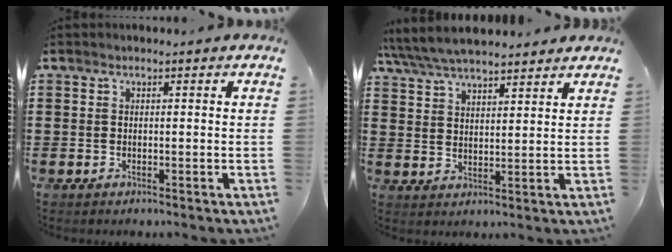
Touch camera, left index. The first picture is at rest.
{"total": 5.7, "force": [5.3, 1.1, 1.9], "torque": [-0.055, -0.013, 0.096]}